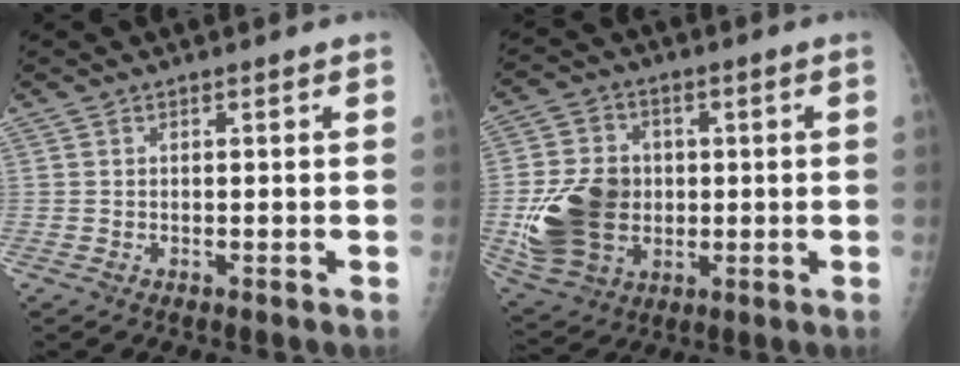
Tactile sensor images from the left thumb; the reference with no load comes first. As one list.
[{"total": 15.4, "force": [-1.0, 12.2, 9.3], "torque": [-0.154, 0.000, -0.004]}]